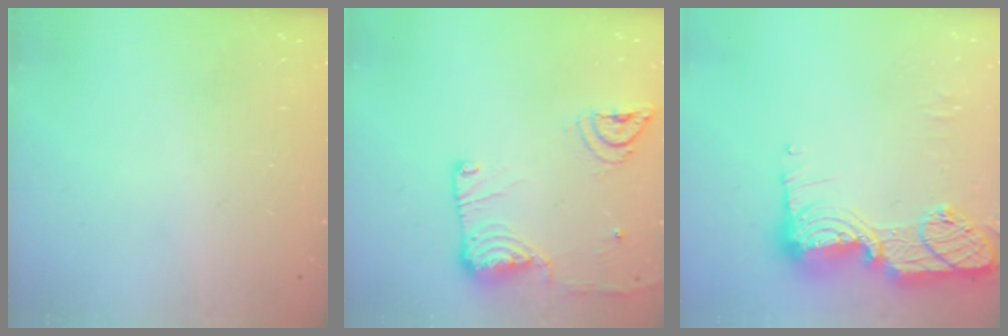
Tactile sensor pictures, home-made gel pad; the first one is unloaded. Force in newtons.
{"total": 13.5, "press": 13.4, "slide": 1.7}
{"total": 16.5, "press": 16.4, "slide": 1.2}